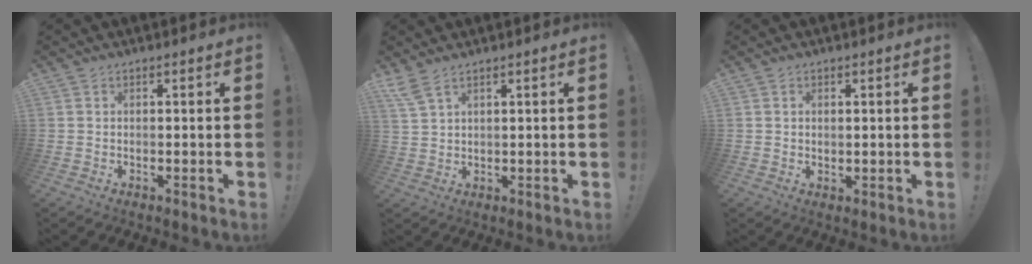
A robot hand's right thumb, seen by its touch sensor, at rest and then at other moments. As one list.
[{"total": 4.3, "force": [3.1, 1.1, 2.7], "torque": [-0.061, -0.010, 0.060]}, {"total": 0.9, "force": [0.6, 0.6, 0.3], "torque": [-0.002, -0.001, 0.012]}]